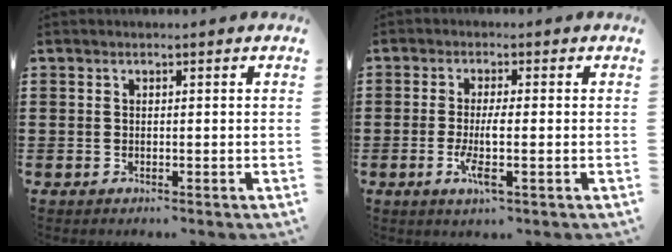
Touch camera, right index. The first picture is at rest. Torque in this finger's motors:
{"motor_torque": [1.26, -0.51, 0.40, 0.16]}